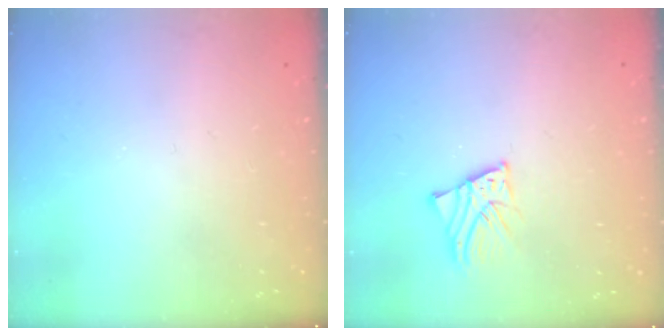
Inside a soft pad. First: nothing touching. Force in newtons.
{"total": 2.9, "press": 2.9, "slide": 0.2}